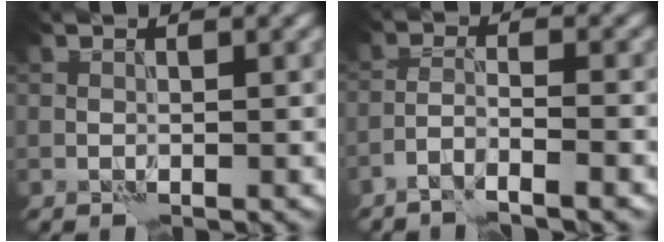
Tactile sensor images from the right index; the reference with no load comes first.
{"total": 2.8, "force": [-2.1, 0.1, 1.9], "torque": [-0.033, 0.005, -0.045]}